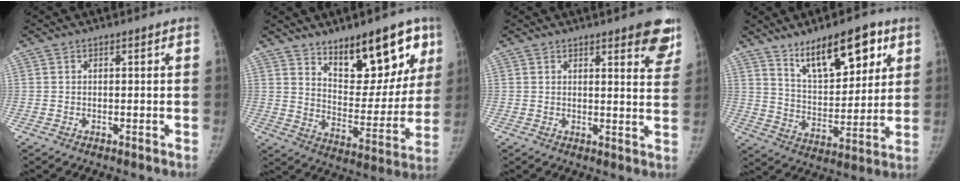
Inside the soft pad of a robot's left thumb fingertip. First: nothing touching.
{"total": 18.7, "force": [11.2, 8.6, 12.2], "torque": [-0.106, -0.070, 0.176]}
{"total": 9.0, "force": [6.0, 2.4, 6.2], "torque": [-0.043, -0.029, 0.063]}
{"total": 16.0, "force": [9.3, 6.8, 11.1], "torque": [-0.136, -0.045, 0.162]}